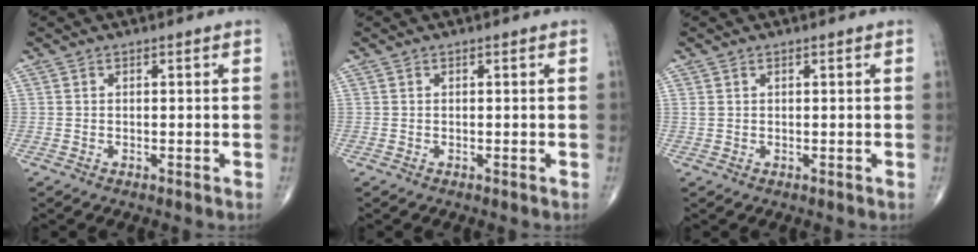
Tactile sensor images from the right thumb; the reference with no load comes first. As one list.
[{"total": 0.0}, {"total": 1.0, "force": [0.5, 0.4, 0.7], "torque": [-0.019, 0.011, 0.016]}]